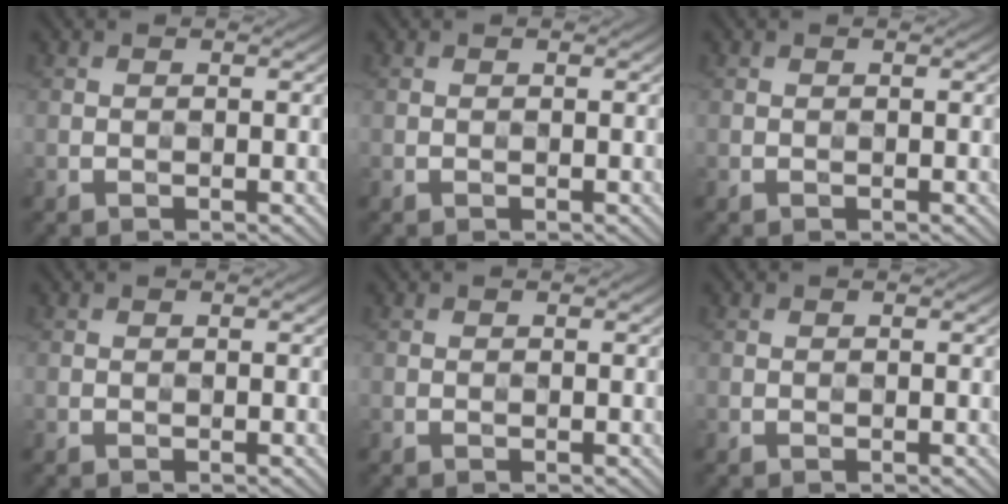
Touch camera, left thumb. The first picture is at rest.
{"total": 0.0}
{"total": 0.0}
{"total": 0.0}
{"total": 0.0}
{"total": 0.0}